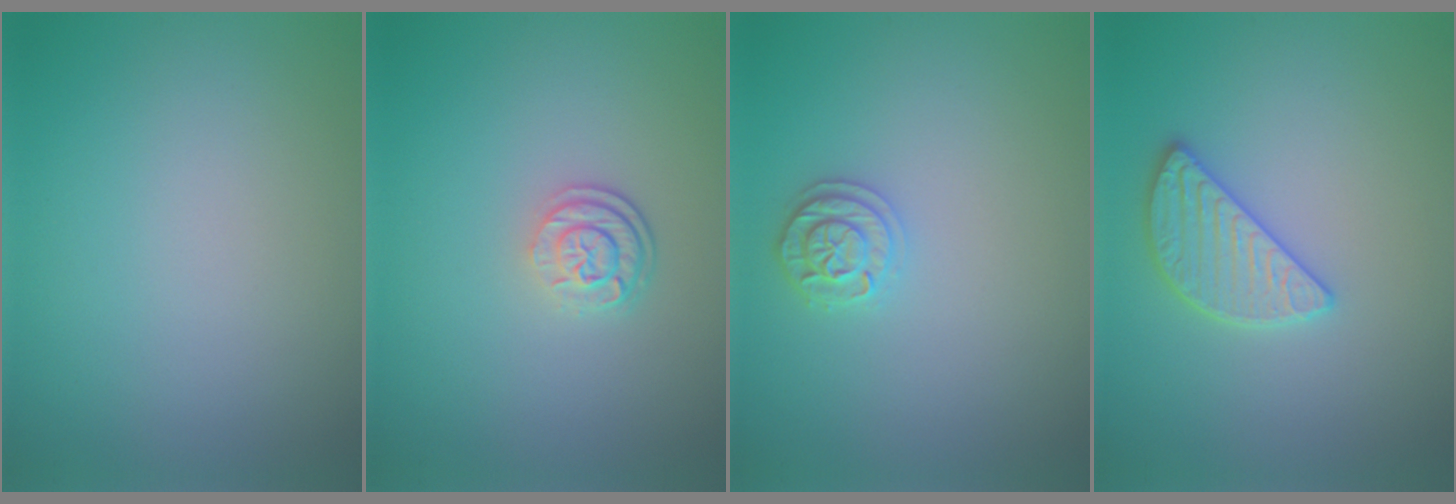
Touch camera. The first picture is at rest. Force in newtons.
{"total": 2.6, "press": 1.9, "slide": 1.8}
{"total": 1.9, "press": 1.9, "slide": 0.3}
{"total": 2.8, "press": 2.8, "slide": 0.3}